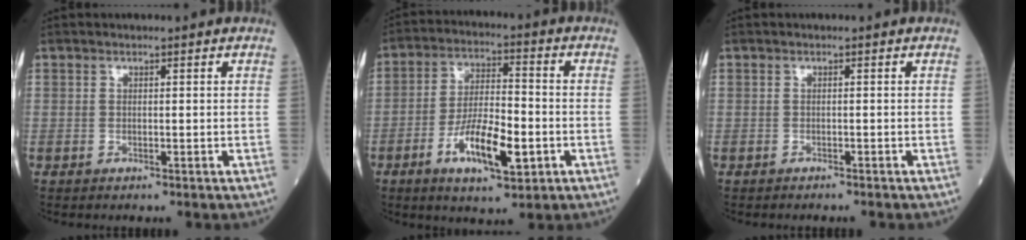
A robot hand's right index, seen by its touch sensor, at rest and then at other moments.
{"total": 11.1, "force": [-4.0, 3.0, 10.0], "torque": [-0.186, -0.005, -0.068]}
{"total": 1.1, "force": [-1.0, 0.1, 0.3], "torque": [-0.008, -0.001, -0.014]}